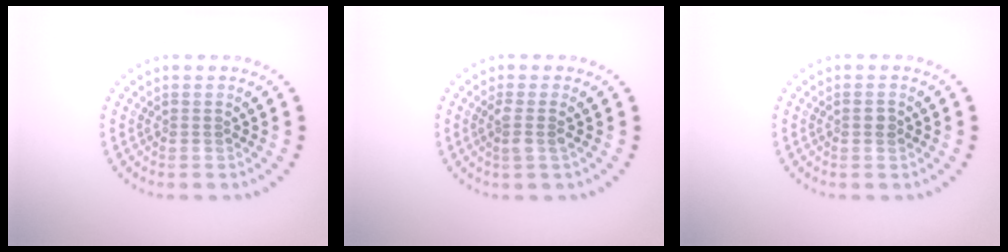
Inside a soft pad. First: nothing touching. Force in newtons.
{"total": 1.6, "press": 1.3, "slide": 0.9}
{"total": 1.0, "press": 1.0, "slide": 0.3}